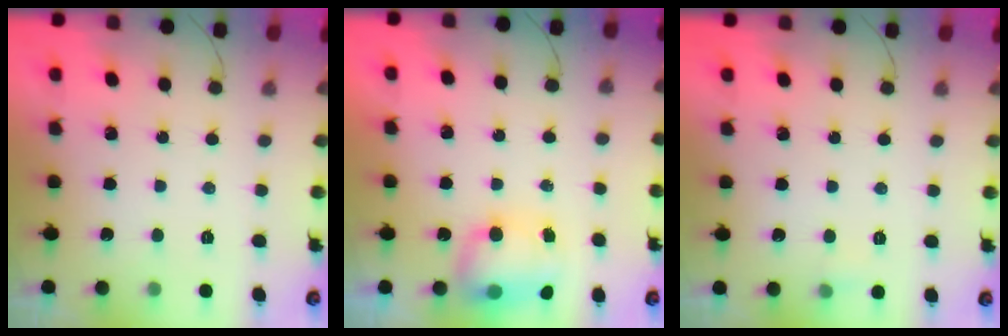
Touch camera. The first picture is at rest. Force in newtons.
{"total": 7.6, "press": 7.5, "slide": 1.2}
{"total": 7.1, "press": 3.1, "slide": 6.4}